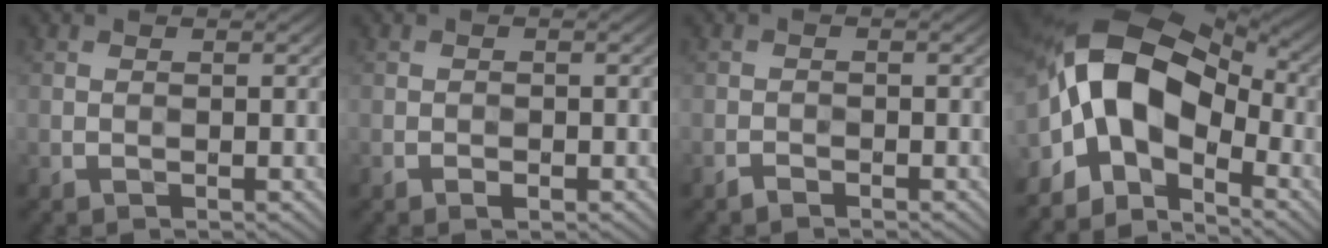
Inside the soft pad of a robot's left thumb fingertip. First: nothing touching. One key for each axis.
{"total": 0.8, "fx": -0.6, "fy": 0.4, "fz": 0.3, "tx": -0.006, "ty": -0.001, "tz": -0.009}
{"total": 1.0, "fx": -0.9, "fy": 0.1, "fz": 0.0, "tx": 0.000, "ty": 0.000, "tz": -0.019}
{"total": 14.9, "fx": -2.5, "fy": 9.0, "fz": 11.7, "tx": -0.228, "ty": 0.010, "tz": -0.060}